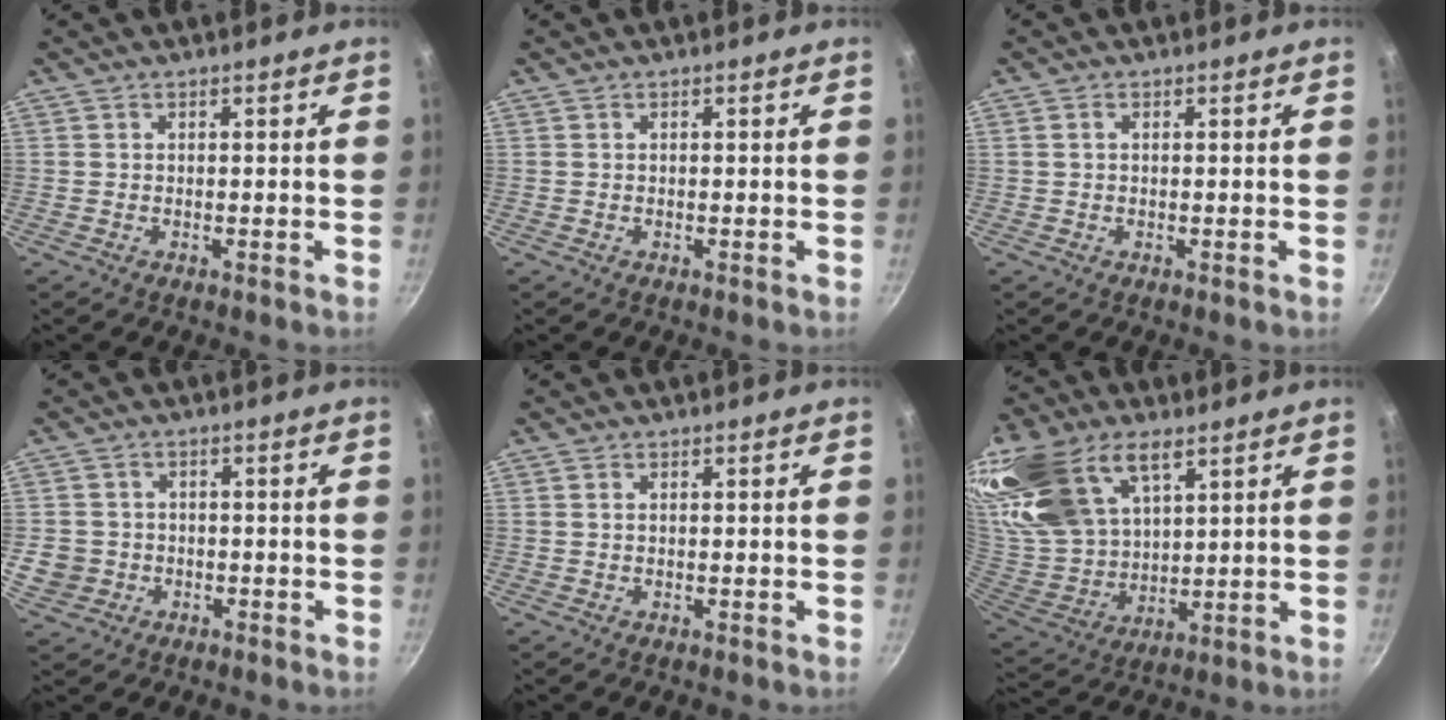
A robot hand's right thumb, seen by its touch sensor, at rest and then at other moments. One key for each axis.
{"total": 0.0}
{"total": 1.0, "fx": 0.2, "fy": 0.7, "fz": 0.7, "tx": -0.012, "ty": 0.004, "tz": 0.003}
{"total": 5.8, "fx": -1.2, "fy": 5.4, "fz": 1.8, "tx": -0.027, "ty": 0.017, "tz": -0.016}
{"total": 0.8, "fx": 0.4, "fy": 0.4, "fz": 0.6, "tx": -0.012, "ty": 0.001, "tz": 0.006}
{"total": 25.4, "fx": 13.3, "fy": 14.7, "fz": 15.8, "tx": -0.328, "ty": -0.013, "tz": 0.265}